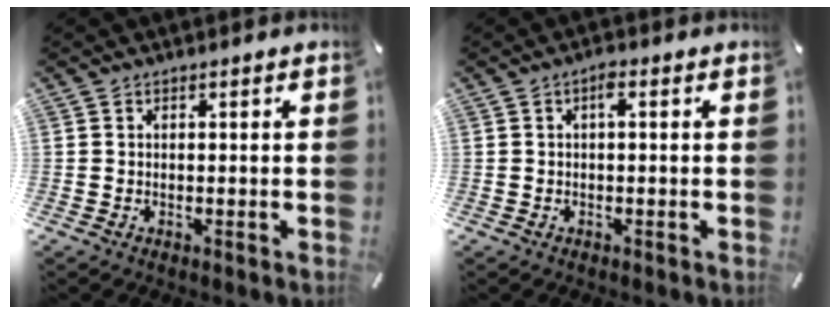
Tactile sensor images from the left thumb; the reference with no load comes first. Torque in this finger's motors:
{"motor_torque": [-0.20, -0.08, 0.29, -0.04, 0.09]}